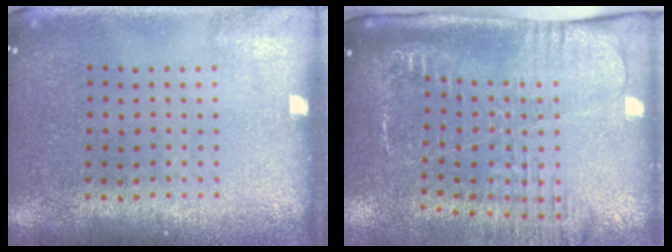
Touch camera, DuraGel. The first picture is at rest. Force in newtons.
{"total": 2.8, "press": 2.1, "slide": 1.8}